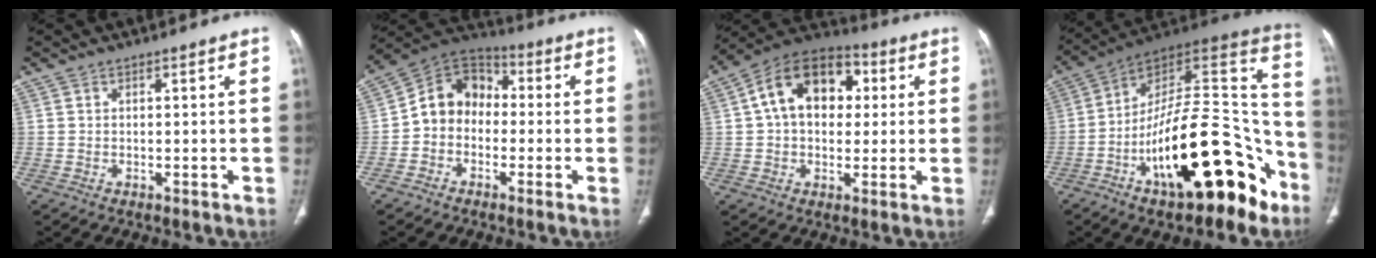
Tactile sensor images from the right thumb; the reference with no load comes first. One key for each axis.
{"total": 10.2, "fx": -1.3, "fy": 8.5, "fz": 5.6, "tx": -0.071, "ty": 0.043, "tz": -0.042}
{"total": 15.9, "fx": 3.1, "fy": 11.0, "fz": 11.1, "tx": -0.144, "ty": 0.024, "tz": 0.043}
{"total": 28.8, "fx": -13.9, "fy": 11.8, "fz": 22.3, "tx": -0.277, "ty": 0.101, "tz": -0.219}